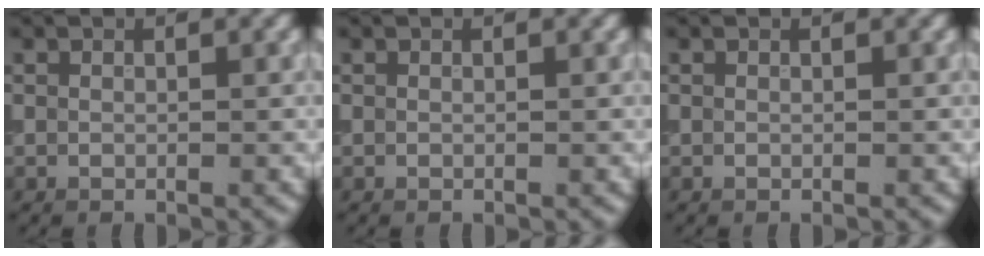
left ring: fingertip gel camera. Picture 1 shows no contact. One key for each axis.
{"total": 0.0}
{"total": 0.0}